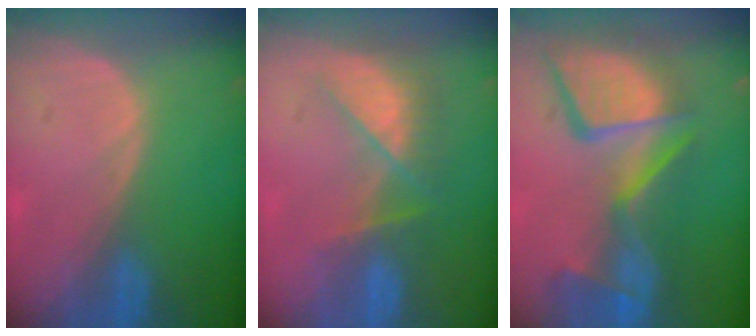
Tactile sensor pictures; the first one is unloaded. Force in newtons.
{"total": 8.2, "press": 7.0, "slide": 4.3}
{"total": 13.8, "press": 11.3, "slide": 8.0}